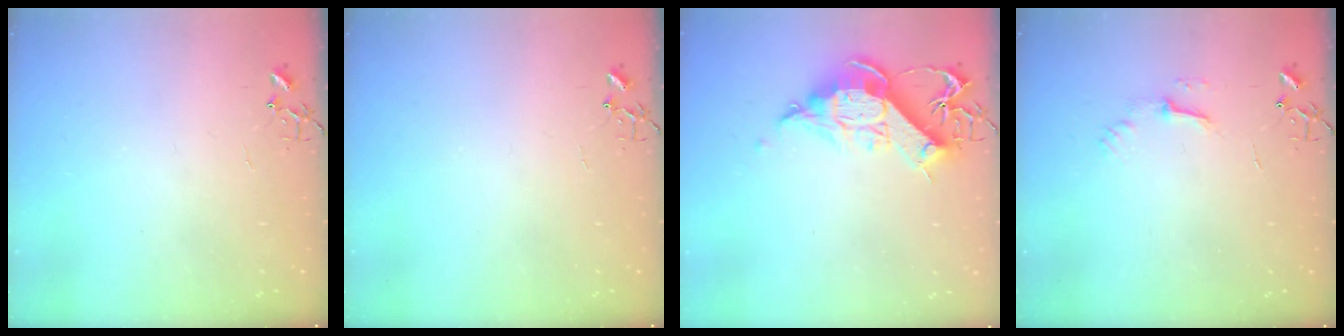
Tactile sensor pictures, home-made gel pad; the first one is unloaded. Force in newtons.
{"total": 0.0}
{"total": 13.2, "press": 13.1, "slide": 1.5}
{"total": 5.8, "press": 5.8, "slide": 0.6}